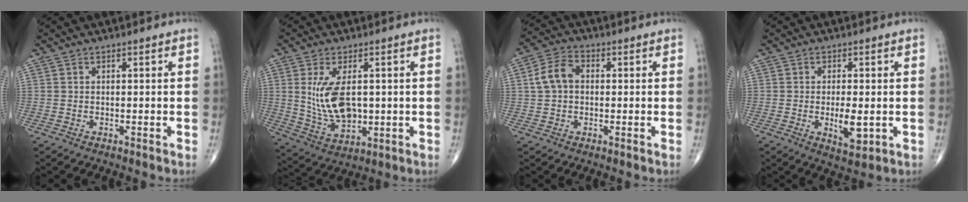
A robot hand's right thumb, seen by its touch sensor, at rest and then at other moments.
{"total": 10.9, "force": [1.4, 6.0, 9.0], "torque": [-0.166, -0.016, 0.042]}
{"total": 6.4, "force": [0.6, 4.6, 4.4], "torque": [-0.085, 0.020, 0.005]}
{"total": 5.8, "force": [-0.8, 2.4, 5.2], "torque": [-0.078, -0.012, -0.008]}